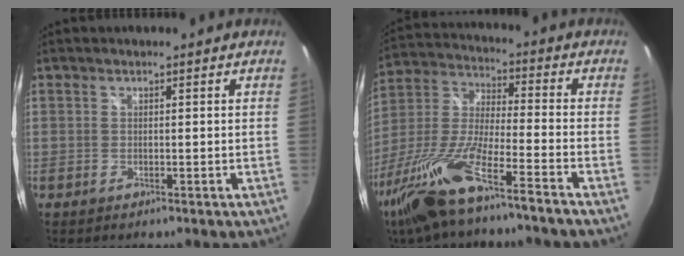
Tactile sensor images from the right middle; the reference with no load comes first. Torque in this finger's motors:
{"motor_torque": [1.36, -0.78, 0.93, 0.21]}